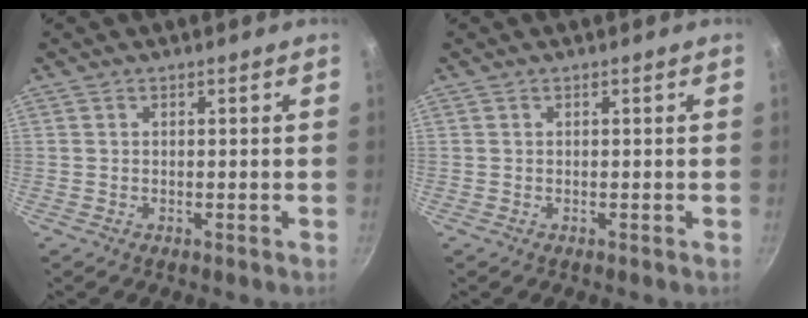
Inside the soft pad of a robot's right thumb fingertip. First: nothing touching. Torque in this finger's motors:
{"motor_torque": [-0.01, 0.00, 0.00, 0.00, 0.01]}